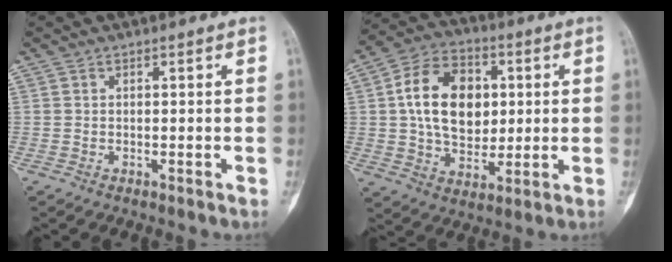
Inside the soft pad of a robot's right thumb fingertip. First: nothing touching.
{"total": 16.0, "force": [2.3, 11.1, 11.3], "torque": [-0.160, 0.006, 0.037]}